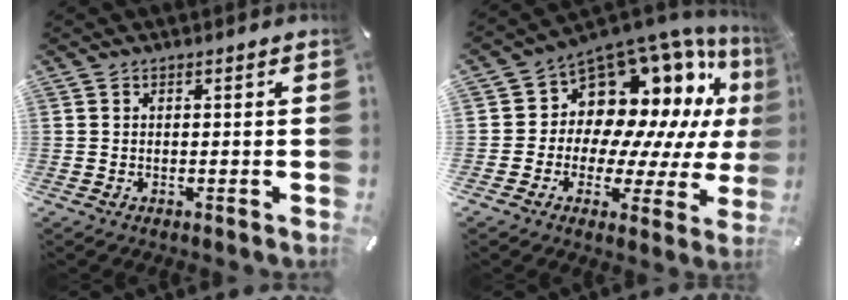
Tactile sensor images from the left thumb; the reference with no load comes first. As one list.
[{"total": 14.1, "force": [8.0, 9.9, 6.0], "torque": [-0.085, -0.099, 0.147]}]